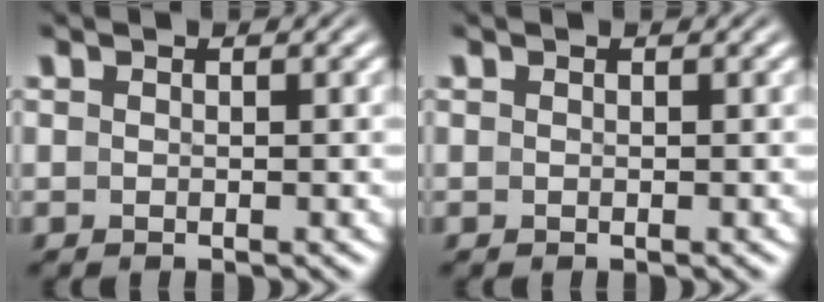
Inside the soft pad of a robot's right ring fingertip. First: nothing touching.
{"total": 0.0}